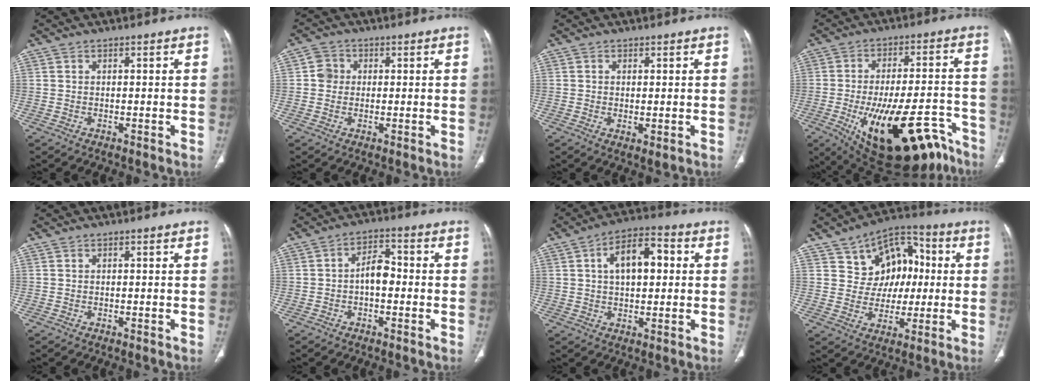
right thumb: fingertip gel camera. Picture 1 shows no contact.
{"total": 3.3, "force": [0.4, 3.1, 1.0], "torque": [0.001, 0.005, 0.003]}
{"total": 2.0, "force": [-0.2, 0.7, 1.9], "torque": [-0.038, -0.010, 0.001]}
{"total": 24.9, "force": [-14.2, 10.1, 17.8], "torque": [-0.217, 0.063, -0.200]}
{"total": 0.0}
{"total": 5.3, "force": [-0.7, 3.1, 4.2], "torque": [-0.055, 0.022, -0.019]}
{"total": 10.9, "force": [2.3, 5.8, 8.9], "torque": [-0.127, 0.019, 0.031]}
{"total": 12.8, "force": [2.6, 10.5, 6.9], "torque": [-0.039, 0.015, 0.043]}